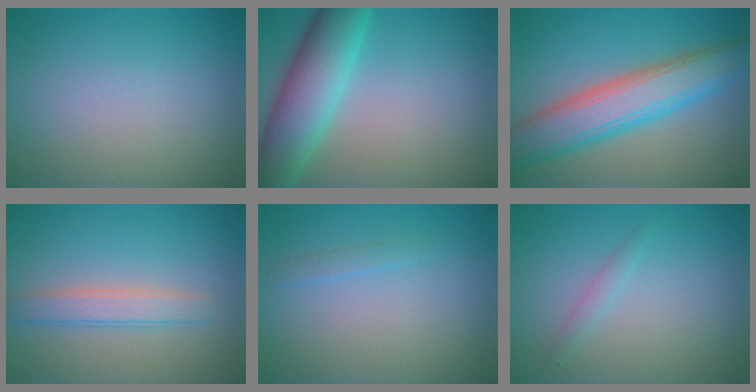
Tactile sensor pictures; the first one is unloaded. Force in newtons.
{"total": 7.7, "press": 7.7, "slide": 0.2}
{"total": 7.9, "press": 7.9, "slide": 0.2}
{"total": 2.6, "press": 2.6, "slide": 0.2}
{"total": 0.7, "press": 0.7, "slide": 0.1}
{"total": 0.9, "press": 0.9, "slide": 0.1}